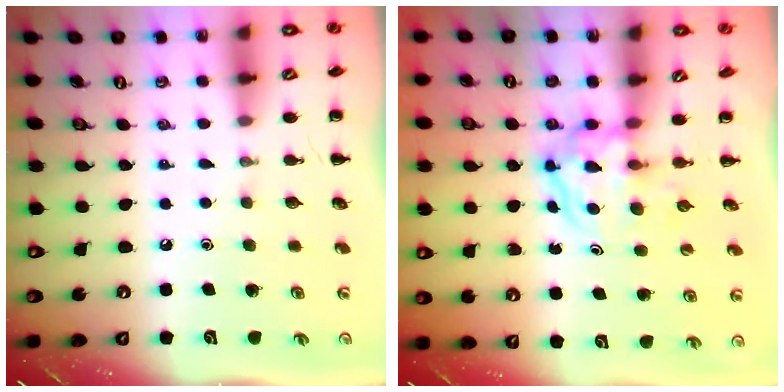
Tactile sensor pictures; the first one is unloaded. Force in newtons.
{"total": 3.9, "press": 3.9, "slide": 0.4}